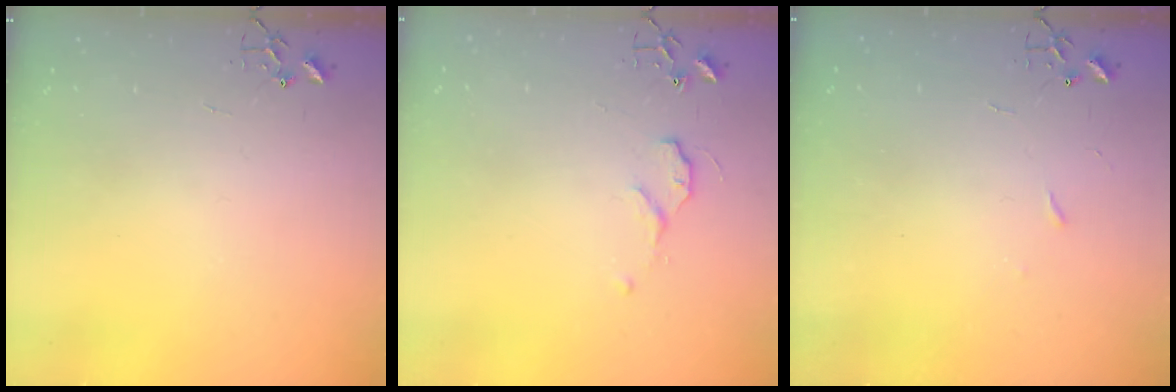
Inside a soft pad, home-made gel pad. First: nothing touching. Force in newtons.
{"total": 6.9, "press": 6.8, "slide": 0.9}
{"total": 2.6, "press": 2.5, "slide": 0.4}